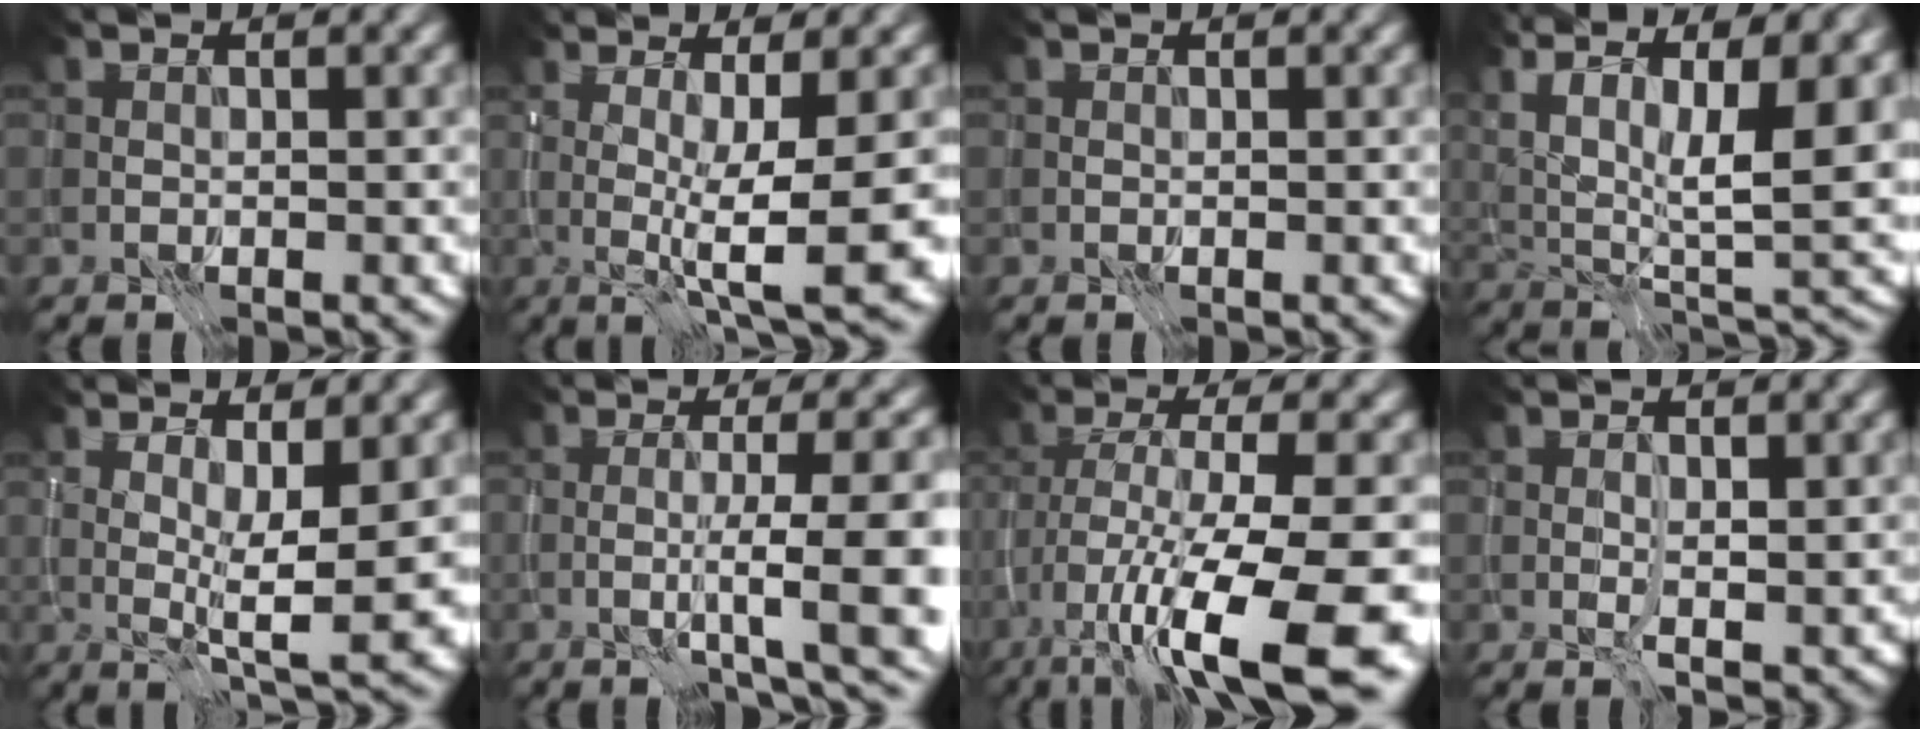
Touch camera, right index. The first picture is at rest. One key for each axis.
{"total": 8.2, "fx": -0.5, "fy": 1.5, "fz": 8.1, "tx": -0.120, "ty": -0.006, "tz": 0.003}
{"total": 0.0}
{"total": 18.2, "fx": 7.7, "fy": 8.5, "fz": 14.2, "tx": -0.253, "ty": 0.043, "tz": 0.145}
{"total": 6.5, "fx": 1.0, "fy": 1.2, "fz": 6.3, "tx": -0.099, "ty": -0.005, "tz": 0.027}
{"total": 9.8, "fx": -2.8, "fy": 2.0, "fz": 9.2, "tx": -0.104, "ty": 0.013, "tz": -0.035}
{"total": 13.9, "fx": -7.0, "fy": 2.9, "fz": 11.6, "tx": -0.188, "ty": -0.012, "tz": -0.105}
{"total": 1.6, "fx": 0.4, "fy": 0.3, "fz": 1.5, "tx": -0.026, "ty": -0.001, "tz": 0.015}